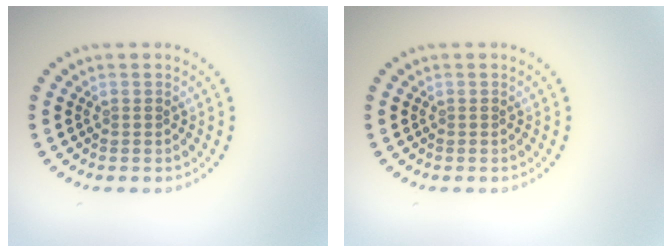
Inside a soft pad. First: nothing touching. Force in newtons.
{"total": 0.0}